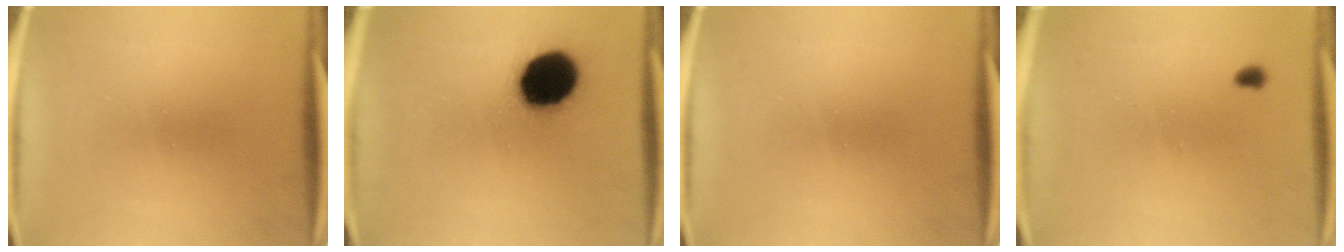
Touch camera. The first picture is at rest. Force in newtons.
{"total": 17.3}
{"total": 0.0}
{"total": 1.0}